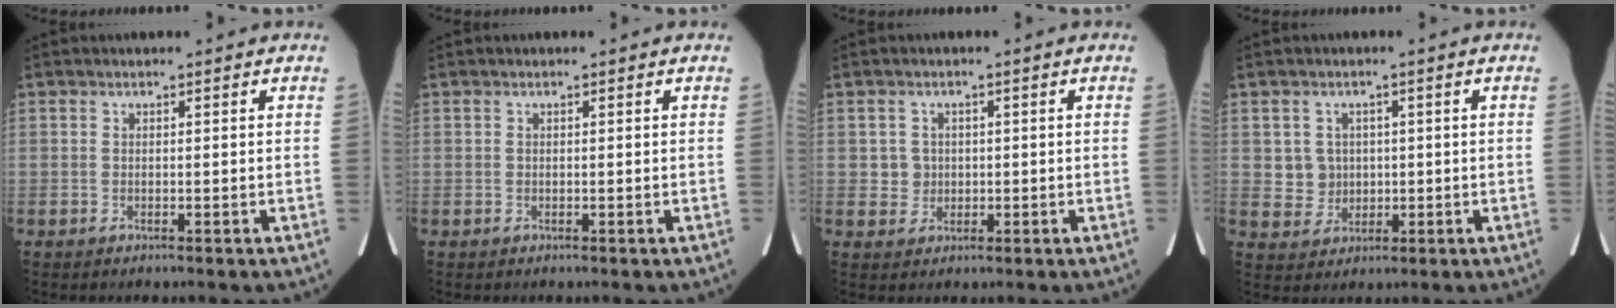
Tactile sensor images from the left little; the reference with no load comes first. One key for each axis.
{"total": 0.0}
{"total": 2.6, "fx": 0.2, "fy": 2.6, "fz": 0.1, "tx": 0.002, "ty": 0.005, "tz": 0.007}
{"total": 4.2, "fx": 0.5, "fy": 4.1, "fz": 0.4, "tx": -0.006, "ty": 0.011, "tz": 0.017}